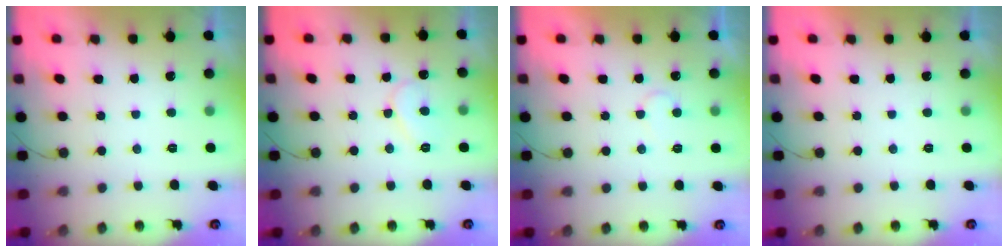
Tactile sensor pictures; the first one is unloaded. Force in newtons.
{"total": 7.5, "press": 7.4, "slide": 0.7}
{"total": 5.4, "press": 5.4, "slide": 0.4}
{"total": 1.6, "press": 1.6, "slide": 0.0}